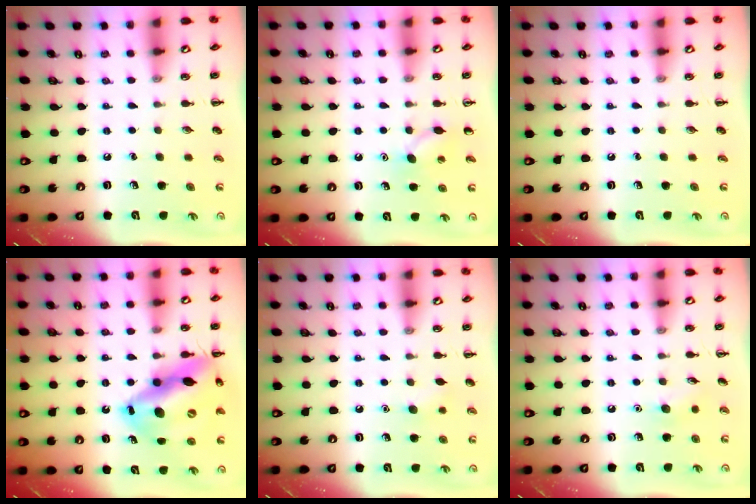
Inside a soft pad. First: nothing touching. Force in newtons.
{"total": 7.2, "press": 6.9, "slide": 2.0}
{"total": 0.0}
{"total": 19.8, "press": 19.1, "slide": 5.5}
{"total": 5.8, "press": 5.6, "slide": 1.6}
{"total": 5.8, "press": 5.6, "slide": 1.7}